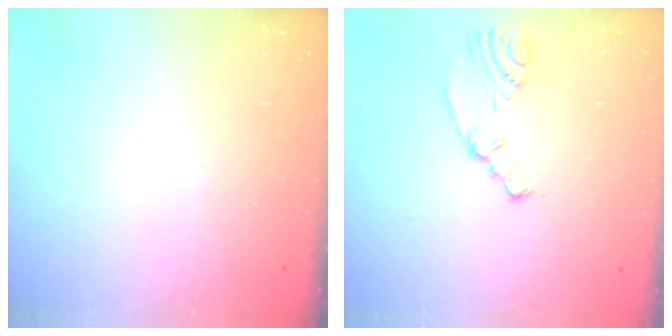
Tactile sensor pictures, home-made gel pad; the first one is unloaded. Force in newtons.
{"total": 2.1, "press": 1.7, "slide": 1.2}